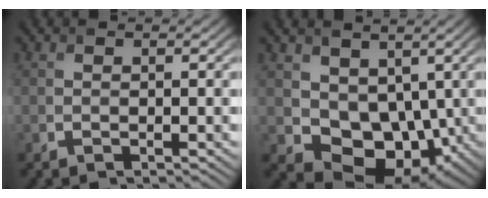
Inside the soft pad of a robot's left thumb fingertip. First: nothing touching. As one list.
[{"total": 7.8, "force": [1.1, 5.9, 5.0], "torque": [-0.099, -0.021, 0.018]}]